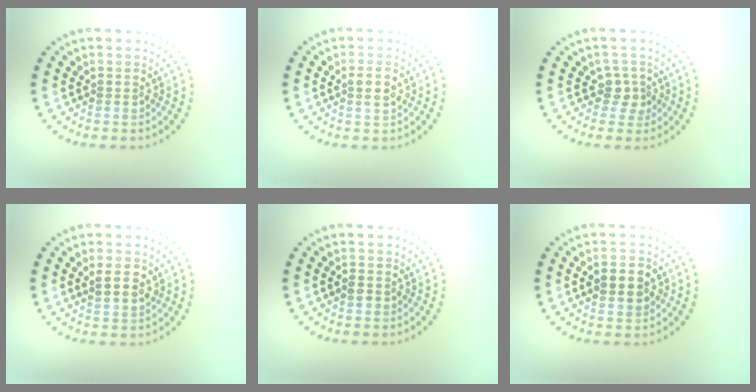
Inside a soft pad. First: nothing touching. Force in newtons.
{"total": 1.7, "press": 1.7, "slide": 0.2}
{"total": 1.8, "press": 1.3, "slide": 1.2}
{"total": 2.1, "press": 2.0, "slide": 0.6}
{"total": 0.9, "press": 0.8, "slide": 0.3}
{"total": 2.5, "press": 2.5, "slide": 0.2}